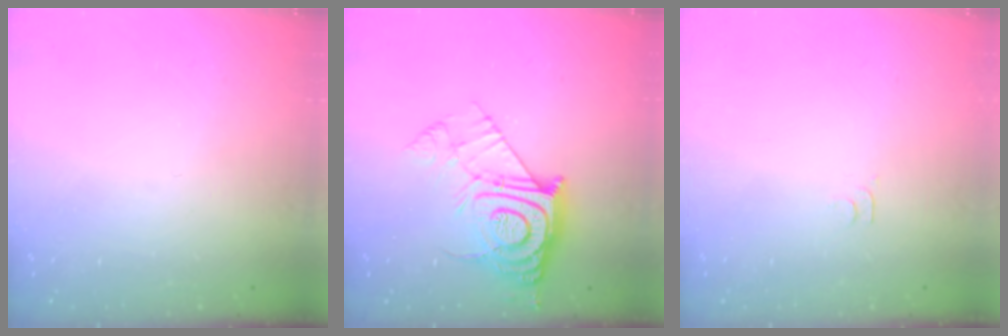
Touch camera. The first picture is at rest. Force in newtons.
{"total": 13.6, "press": 13.6, "slide": 1.3}
{"total": 5.8, "press": 5.8, "slide": 0.7}